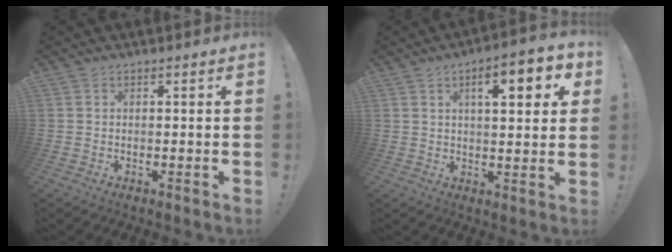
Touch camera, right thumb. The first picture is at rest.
{"total": 10.1, "force": [3.9, 3.0, 8.8], "torque": [-0.112, -0.012, 0.055]}